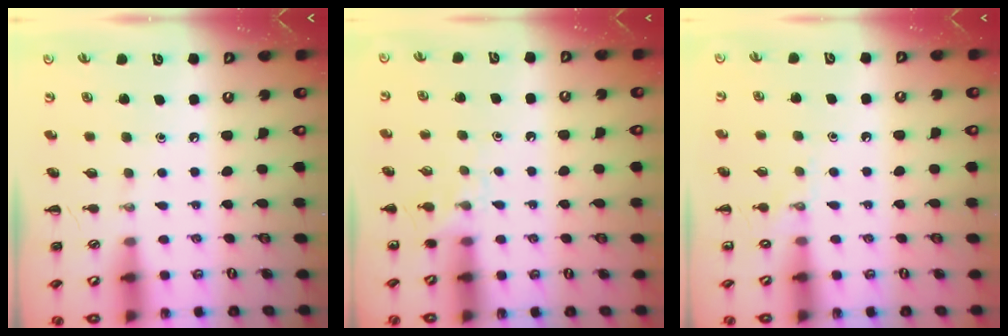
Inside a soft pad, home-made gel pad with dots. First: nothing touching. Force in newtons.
{"total": 5.3, "press": 5.1, "slide": 1.6}
{"total": 5.6, "press": 5.3, "slide": 1.6}